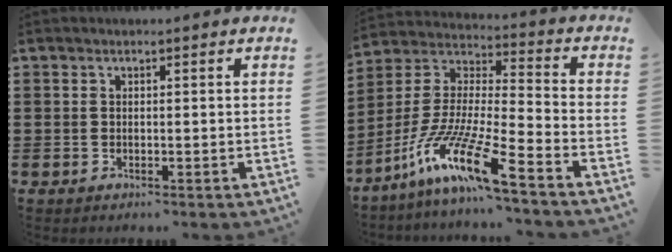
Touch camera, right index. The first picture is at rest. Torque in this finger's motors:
{"motor_torque": [2.14, 0.00, 1.05, 0.21]}